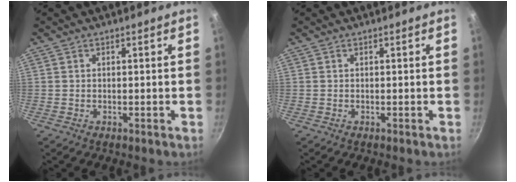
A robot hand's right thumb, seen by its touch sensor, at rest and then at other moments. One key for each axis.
{"total": 0.0}